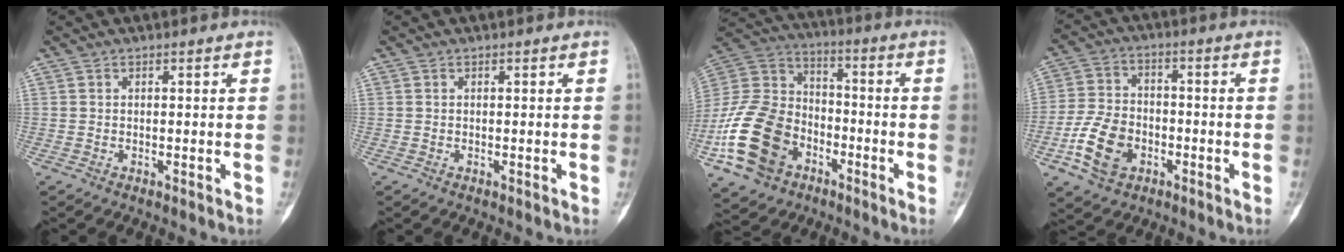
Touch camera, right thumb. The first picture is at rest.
{"total": 0.0}
{"total": 20.0, "force": [-8.4, 14.3, 11.2], "torque": [-0.213, 0.058, -0.159]}
{"total": 11.0, "force": [-4.3, 7.6, 6.6], "torque": [-0.118, 0.020, -0.082]}